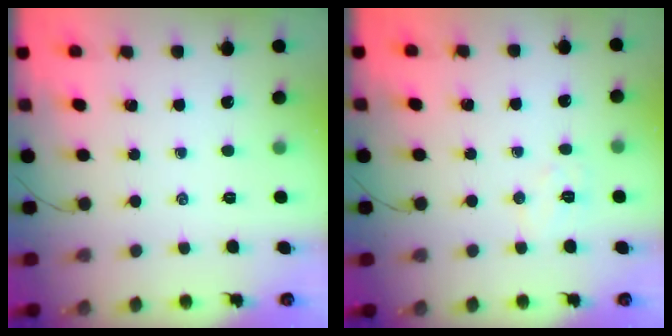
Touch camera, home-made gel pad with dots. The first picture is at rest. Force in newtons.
{"total": 4.9, "press": 4.7, "slide": 1.0}